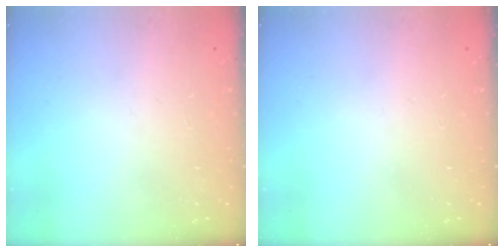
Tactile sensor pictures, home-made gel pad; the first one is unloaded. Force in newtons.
{"total": 0.0}